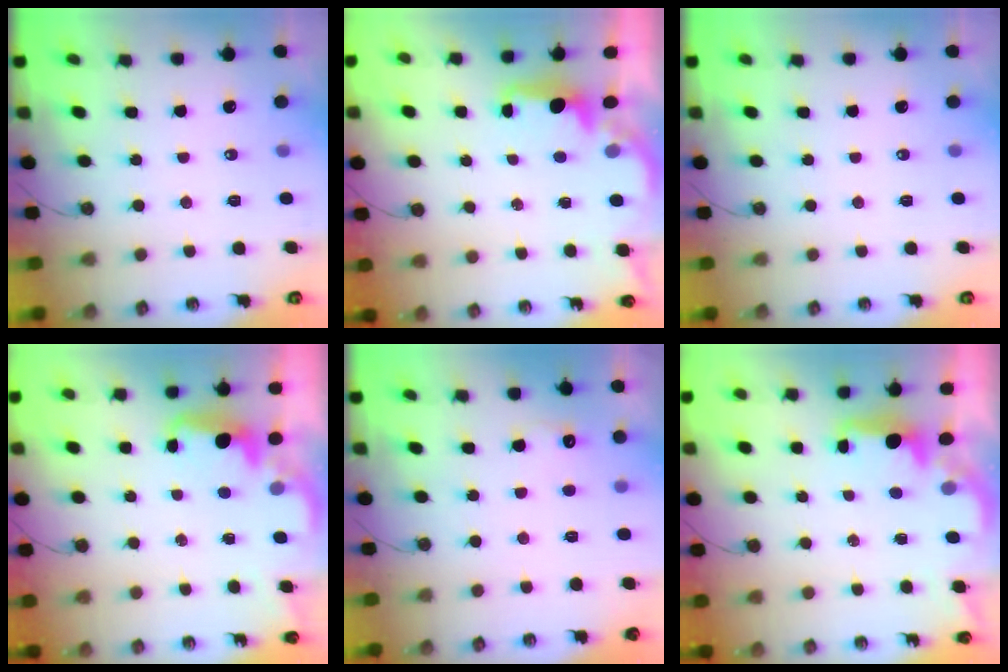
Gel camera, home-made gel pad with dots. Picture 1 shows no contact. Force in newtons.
{"total": 1.8, "press": 1.6, "slide": 0.8}
{"total": 0.0}
{"total": 2.1, "press": 2.1, "slide": 0.6}
{"total": 5.2, "press": 5.1, "slide": 1.1}
{"total": 2.2, "press": 2.1, "slide": 0.8}